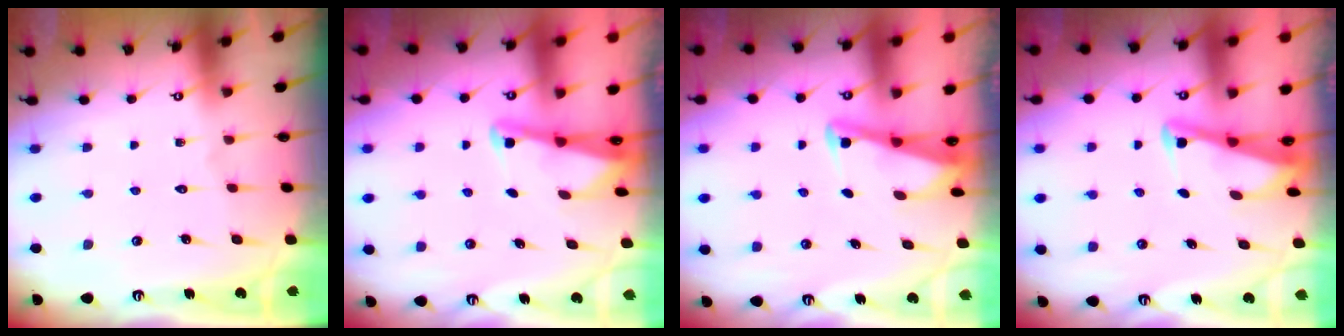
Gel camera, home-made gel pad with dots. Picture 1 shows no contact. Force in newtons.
{"total": 2.2, "press": 2.2, "slide": 0.3}
{"total": 2.9, "press": 2.8, "slide": 0.3}
{"total": 2.8, "press": 2.8, "slide": 0.3}